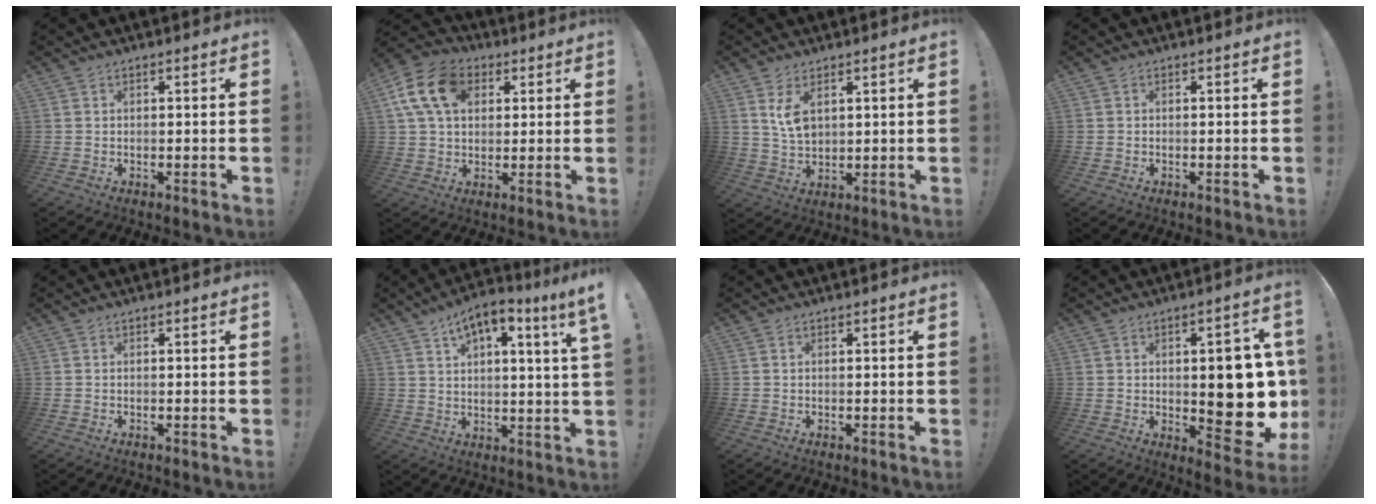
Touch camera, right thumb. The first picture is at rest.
{"total": 15.2, "force": [5.2, 10.9, 9.2], "torque": [-0.161, -0.002, 0.103]}
{"total": 6.7, "force": [3.1, 3.7, 4.6], "torque": [-0.071, -0.023, 0.052]}
{"total": 0.0}
{"total": 0.0}
{"total": 8.7, "force": [4.9, 1.6, 7.0], "torque": [-0.103, -0.022, 0.079]}
{"total": 0.0}
{"total": 13.7, "force": [-0.2, 6.9, 11.8], "torque": [-0.133, -0.006, 0.004]}